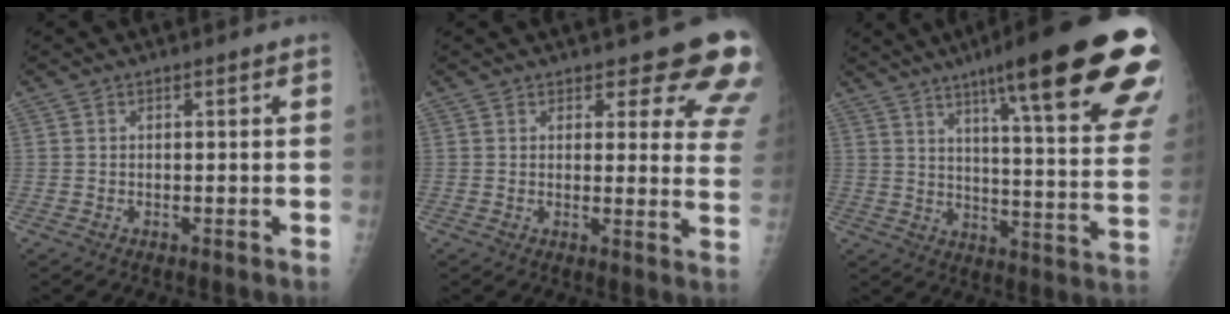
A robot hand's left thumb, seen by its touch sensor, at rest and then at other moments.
{"total": 12.3, "force": [10.0, 4.4, 5.6], "torque": [-0.008, -0.058, 0.089]}
{"total": 29.3, "force": [17.5, 4.1, 23.2], "torque": [-0.258, -0.054, 0.240]}